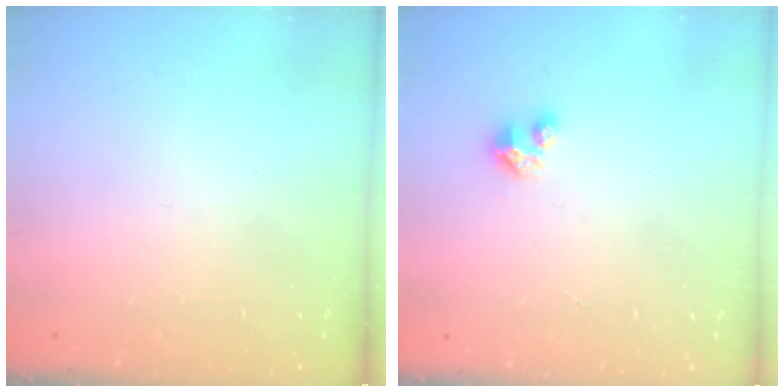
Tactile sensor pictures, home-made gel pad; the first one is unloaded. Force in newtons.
{"total": 2.5, "press": 2.5, "slide": 0.3}